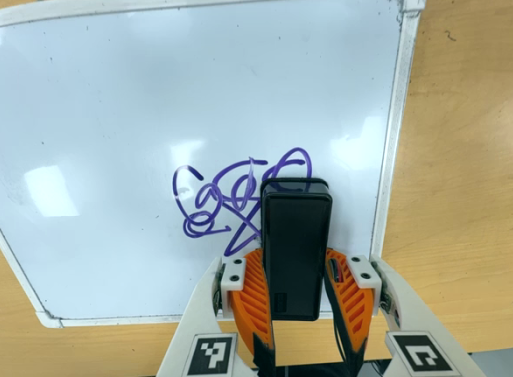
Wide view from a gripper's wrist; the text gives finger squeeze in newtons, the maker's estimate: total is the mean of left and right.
{"total": 11.7, "left": 12.6, "right": 10.8}